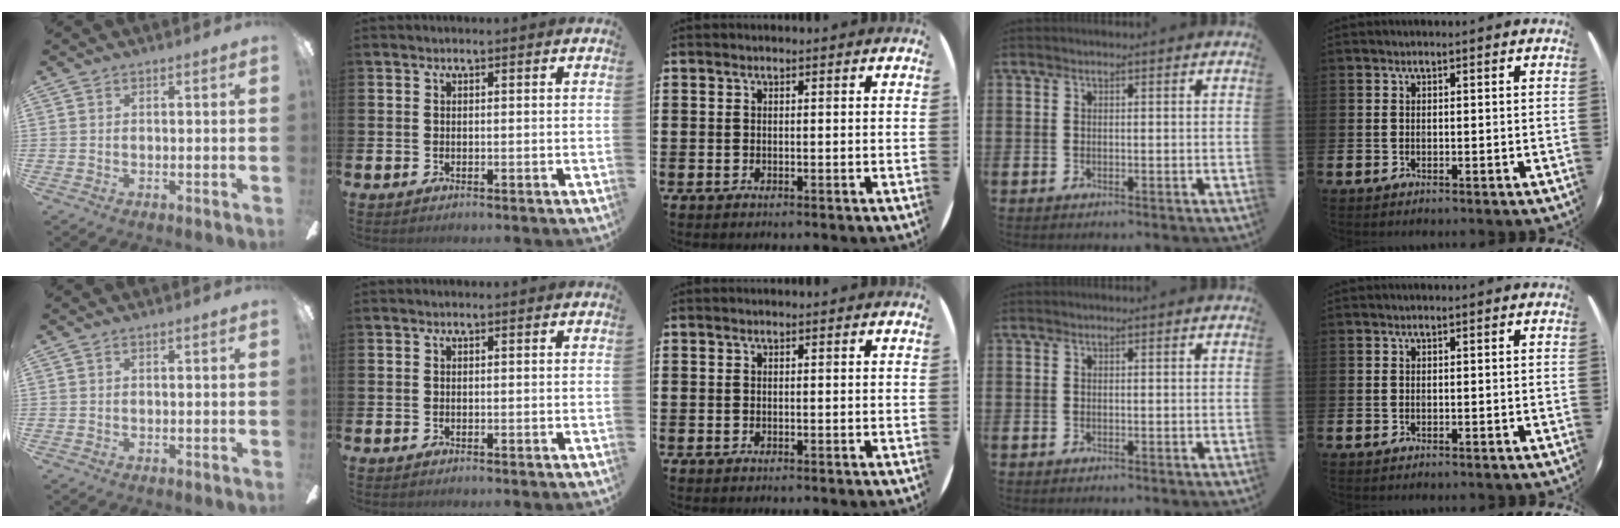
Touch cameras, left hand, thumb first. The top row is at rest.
{}